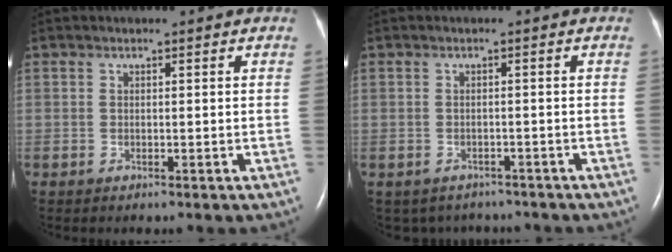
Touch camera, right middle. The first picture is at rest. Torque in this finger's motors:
{"motor_torque": [-0.09, -0.07, -0.02, -0.02]}